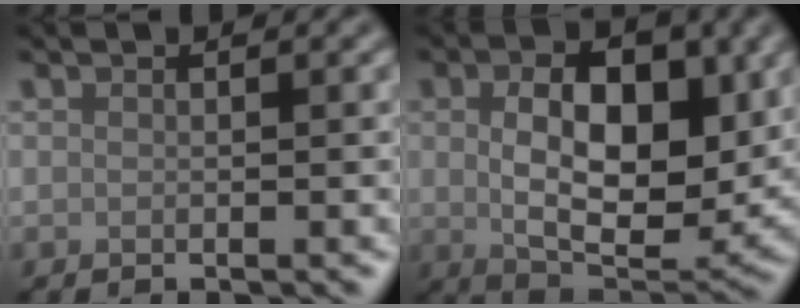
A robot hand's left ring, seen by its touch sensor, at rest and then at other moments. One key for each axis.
{"total": 9.9, "fx": 1.3, "fy": 5.8, "fz": 7.9, "tx": -0.130, "ty": -0.011, "tz": 0.025}